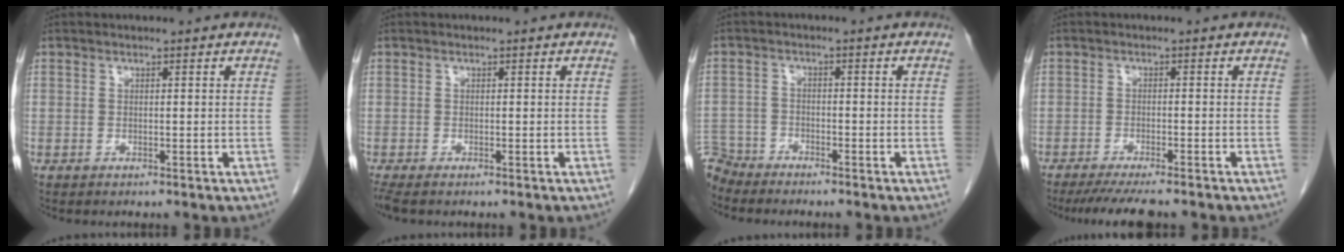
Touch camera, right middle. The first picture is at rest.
{"total": 2.1, "force": [-1.7, 0.4, 1.1], "torque": [-0.021, -0.008, -0.027]}
{"total": 5.2, "force": [-5.0, 1.4, -0.5], "torque": [0.017, -0.005, -0.096]}
{"total": 7.8, "force": [-6.7, 0.8, 4.0], "torque": [-0.056, -0.016, -0.103]}